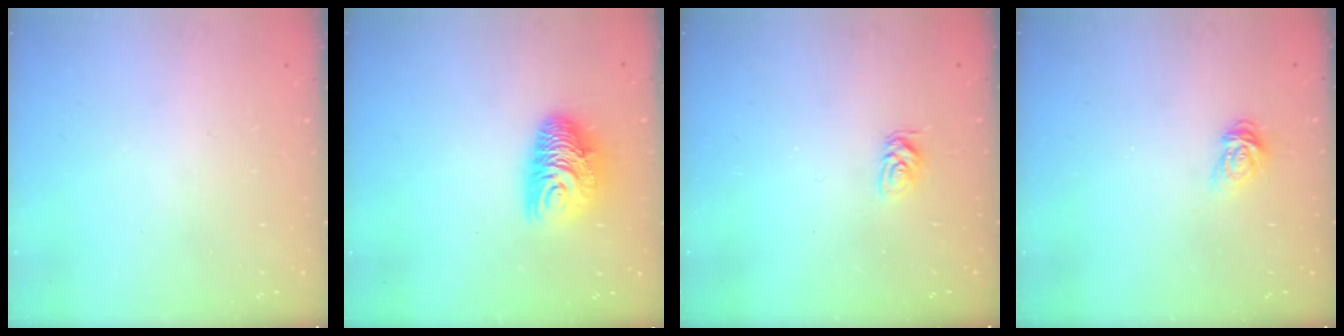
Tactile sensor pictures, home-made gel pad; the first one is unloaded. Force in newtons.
{"total": 10.0, "press": 10.0, "slide": 0.6}
{"total": 3.4, "press": 3.4, "slide": 0.5}
{"total": 5.9, "press": 5.8, "slide": 0.9}